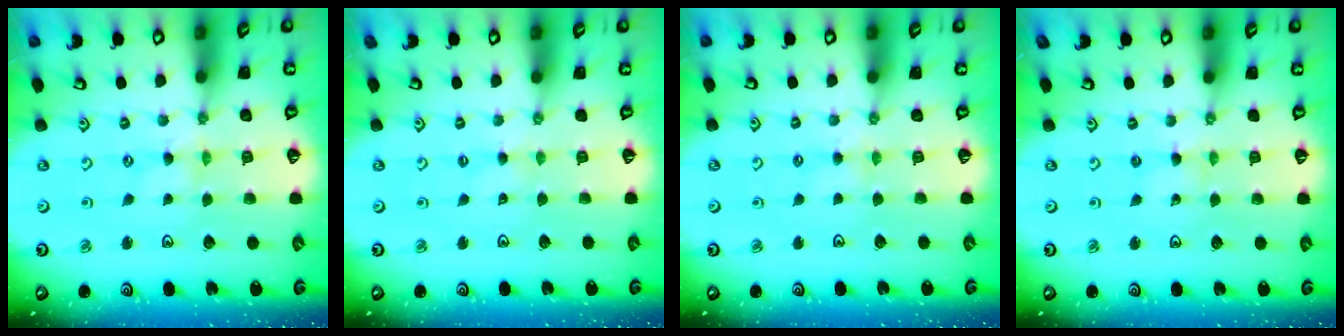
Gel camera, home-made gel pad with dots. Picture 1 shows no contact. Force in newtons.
{"total": 0.0}
{"total": 2.5, "press": 2.4, "slide": 0.5}
{"total": 1.9, "press": 1.9, "slide": 0.2}